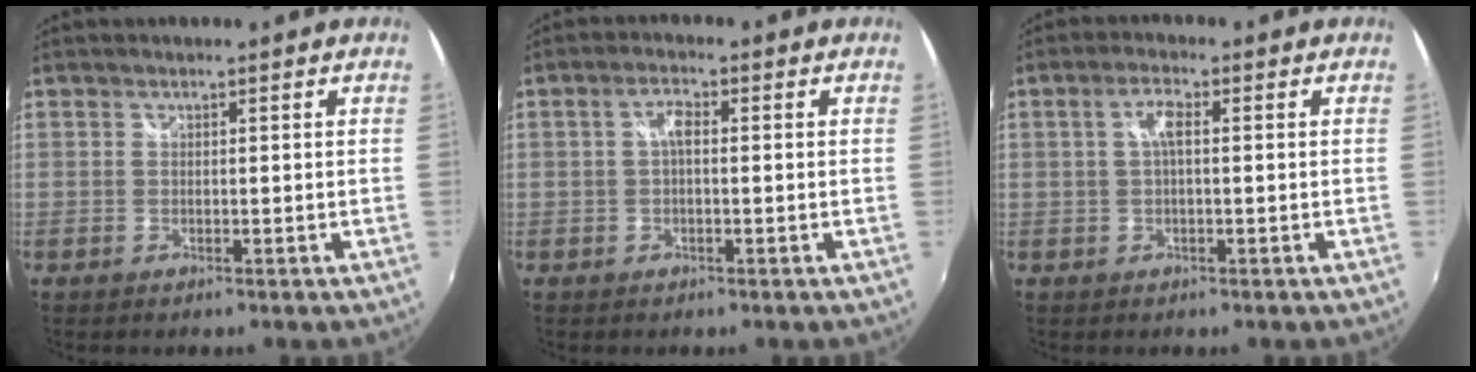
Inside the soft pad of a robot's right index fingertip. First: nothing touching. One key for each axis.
{"total": 2.4, "fx": 0.0, "fy": 1.0, "fz": 2.2, "tx": -0.043, "ty": 0.008, "tz": -0.002}
{"total": 2.9, "fx": 0.3, "fy": 0.8, "fz": 2.8, "tx": -0.056, "ty": 0.007, "tz": 0.005}